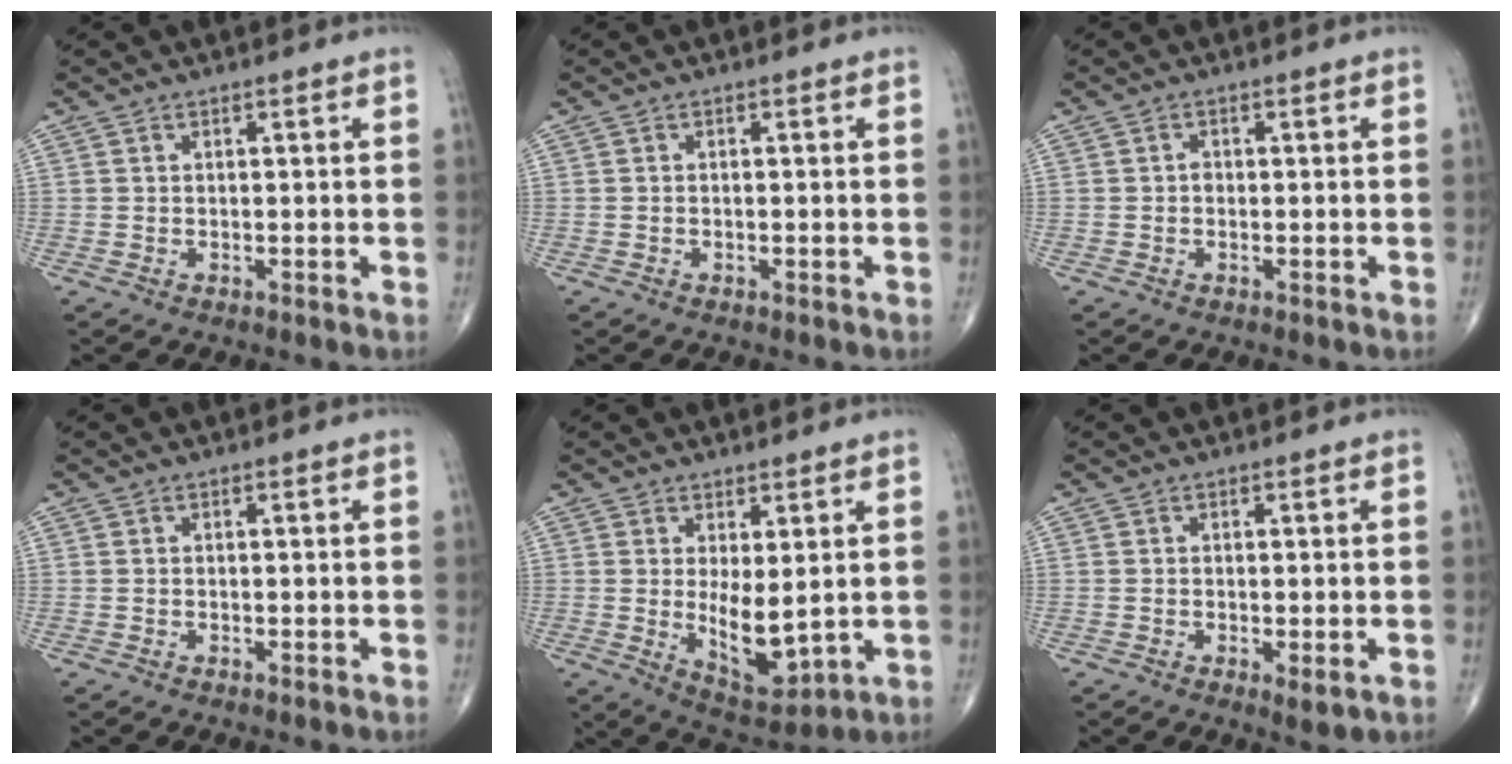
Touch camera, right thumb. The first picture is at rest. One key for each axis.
{"total": 0.0}
{"total": 0.9, "fx": -0.1, "fy": 0.7, "fz": 0.5, "tx": -0.003, "ty": 0.003, "tz": -0.005}
{"total": 0.0}
{"total": 8.5, "fx": 0.4, "fy": 3.7, "fz": 7.6, "tx": -0.101, "ty": -0.024, "tz": 0.026}
{"total": 2.6, "fx": -0.8, "fy": 0.7, "fz": 2.3, "tx": -0.039, "ty": -0.010, "tz": -0.012}